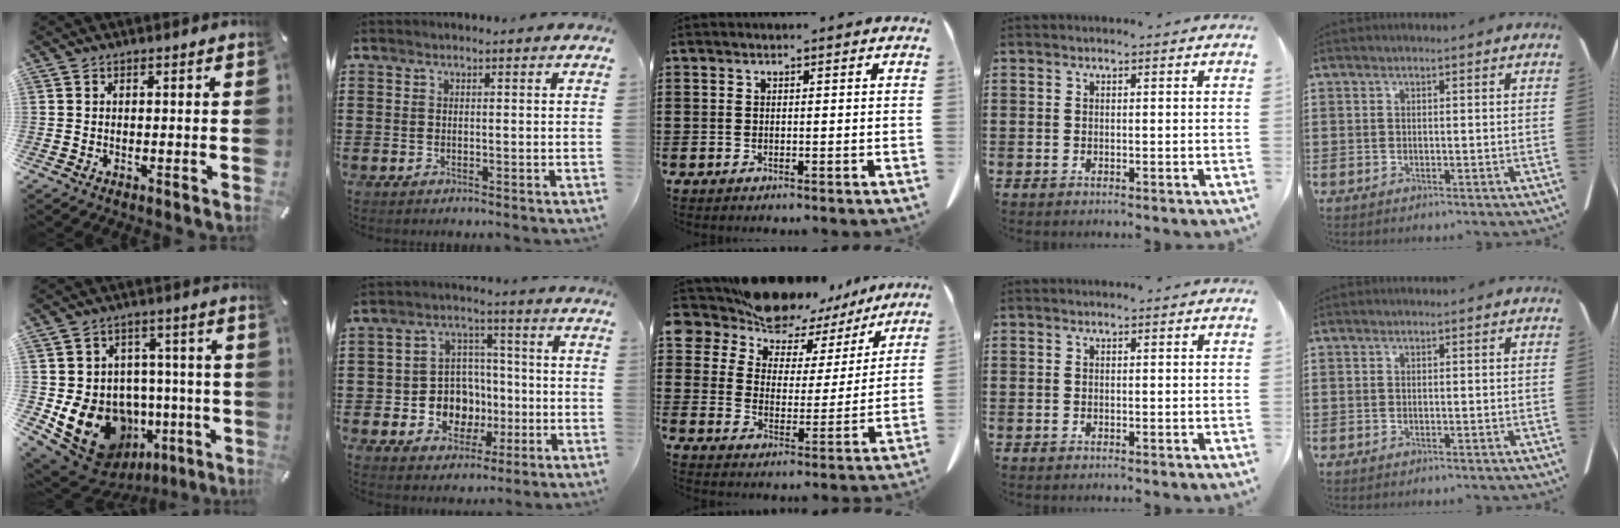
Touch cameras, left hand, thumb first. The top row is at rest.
{"thumb": {"total": 16.9, "force": [-5.3, 13.5, 8.6], "torque": [-0.153, 0.017, -0.069]}, "index": {"total": 8.5, "force": [-1.5, 7.6, 3.3], "torque": [-0.079, 0.020, -0.018]}, "middle": {"total": 10.6, "force": [10.0, 3.2, 1.7], "torque": [-0.079, -0.071, 0.185]}}